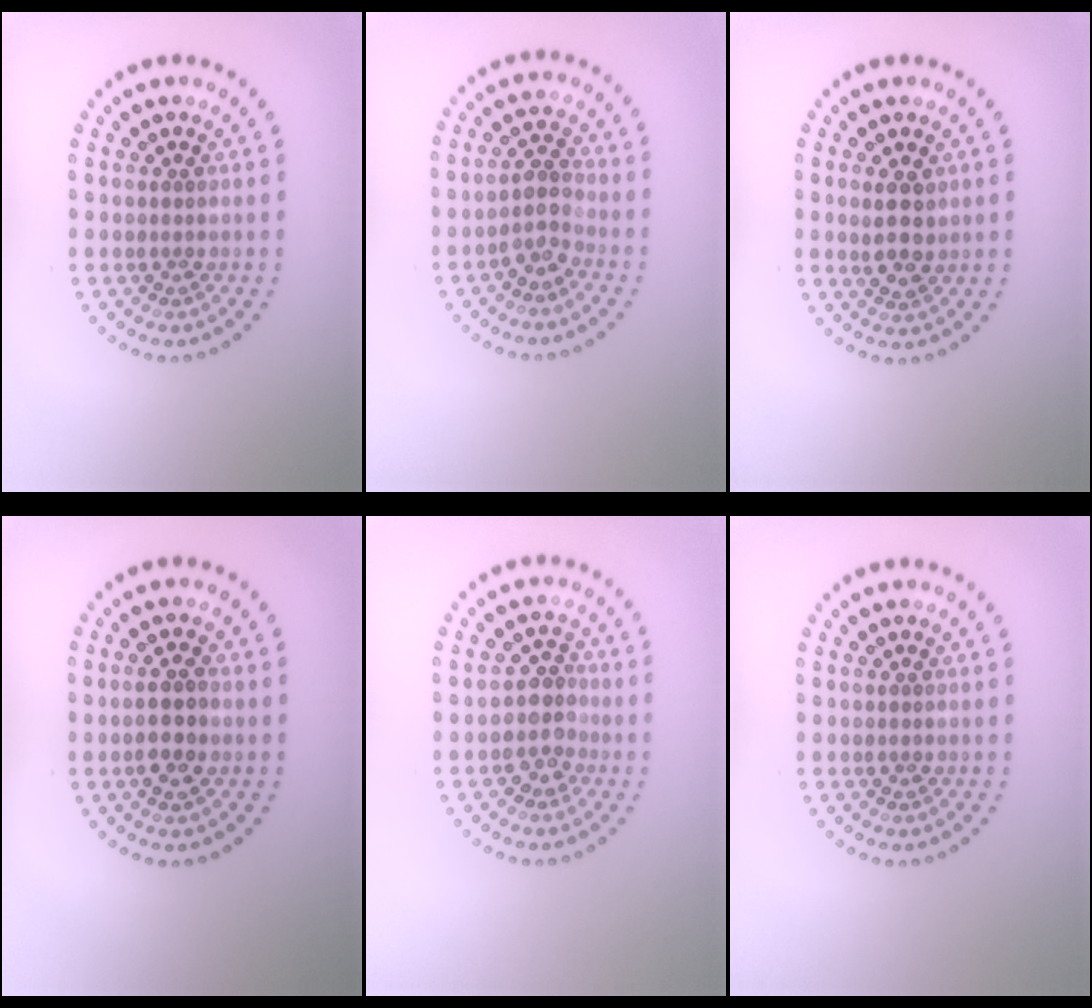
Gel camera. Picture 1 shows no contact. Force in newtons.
{"total": 2.2, "press": 1.9, "slide": 1.1}
{"total": 2.6, "press": 2.5, "slide": 0.9}
{"total": 2.5, "press": 2.5, "slide": 0.5}
{"total": 2.5, "press": 2.1, "slide": 1.3}
{"total": 0.0}